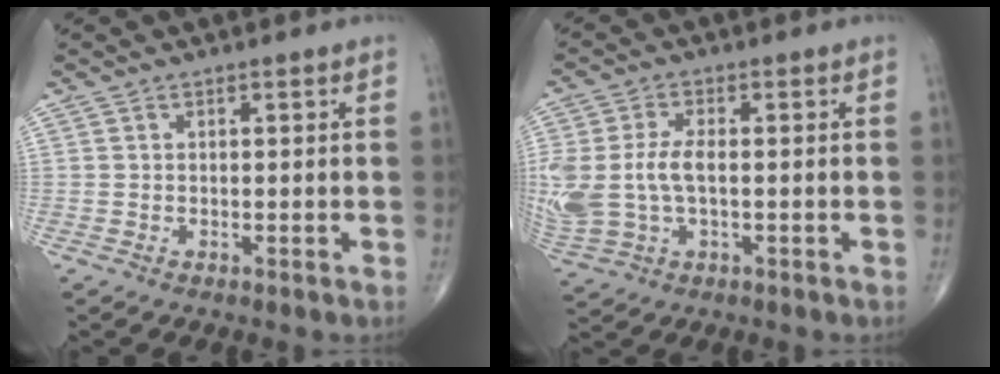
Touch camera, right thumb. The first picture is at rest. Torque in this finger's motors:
{"motor_torque": [0.27, 0.18, 0.94, 0.10, 0.14]}